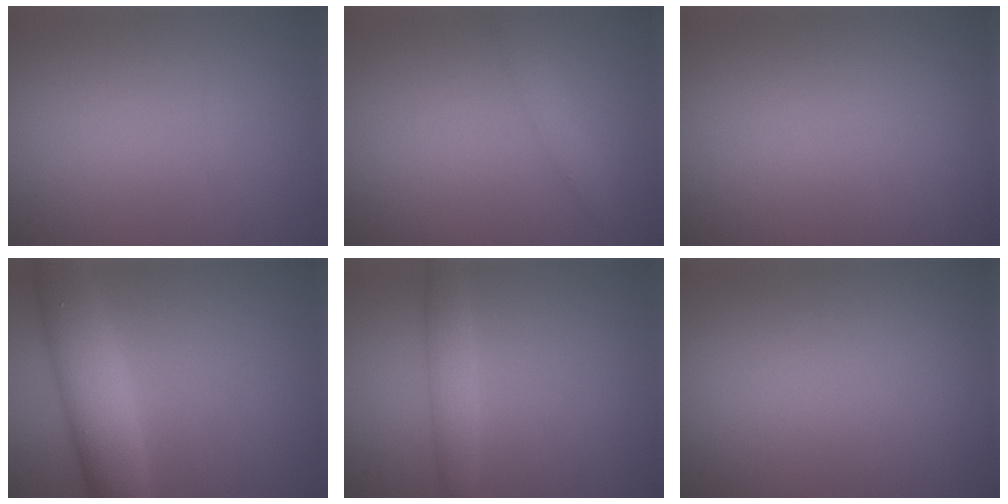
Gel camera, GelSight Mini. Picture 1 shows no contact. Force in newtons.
{"total": 1.7, "press": 1.7, "slide": 0.1}
{"total": 0.0}
{"total": 6.2, "press": 6.2, "slide": 0.4}
{"total": 2.2, "press": 2.2, "slide": 0.0}
{"total": 0.0}